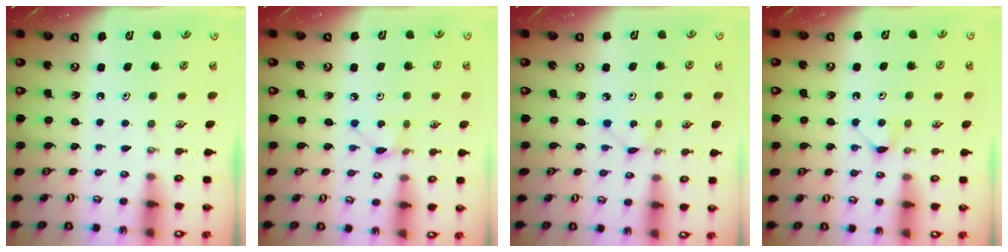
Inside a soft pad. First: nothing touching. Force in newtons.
{"total": 2.2, "press": 2.1, "slide": 0.3}
{"total": 1.3, "press": 1.3, "slide": 0.1}
{"total": 4.6, "press": 4.5, "slide": 0.5}